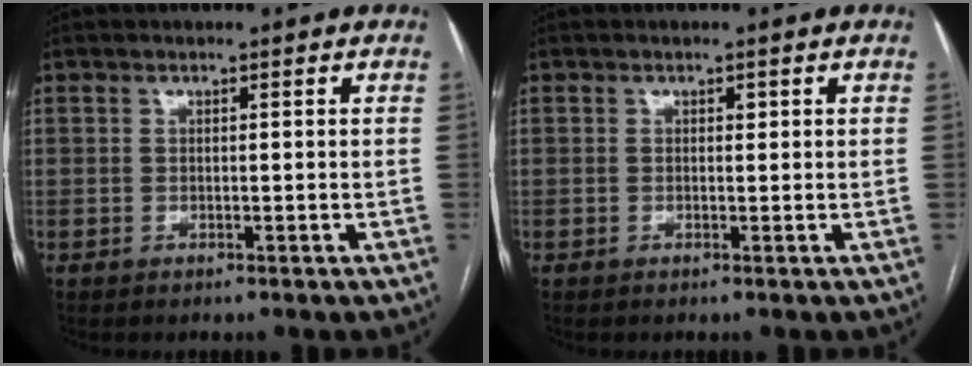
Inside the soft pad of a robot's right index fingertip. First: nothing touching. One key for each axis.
{"total": 0.6, "fx": 0.3, "fy": 0.4, "fz": 0.4, "tx": -0.005, "ty": 0.001, "tz": 0.002}